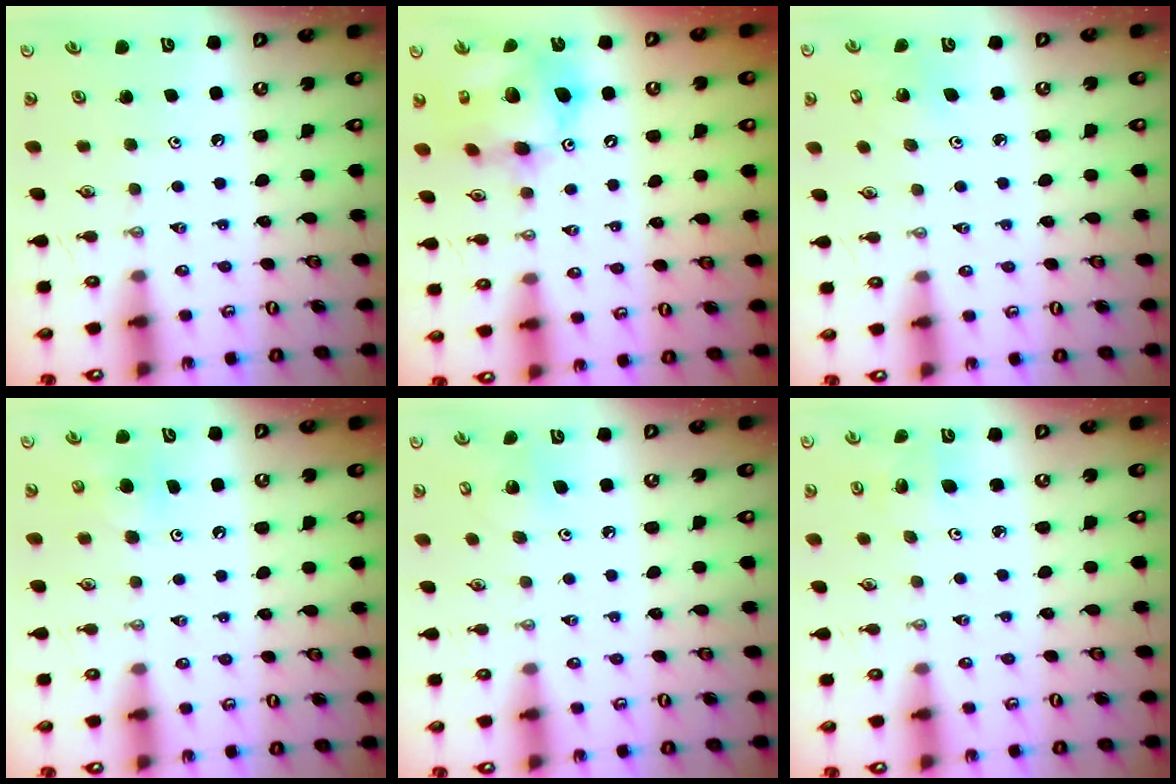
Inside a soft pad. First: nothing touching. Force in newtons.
{"total": 14.8, "press": 14.7, "slide": 1.3}
{"total": 1.9, "press": 1.9, "slide": 0.1}
{"total": 5.0, "press": 4.9, "slide": 0.9}
{"total": 6.1, "press": 6.1, "slide": 0.4}
{"total": 2.5, "press": 2.5, "slide": 0.1}